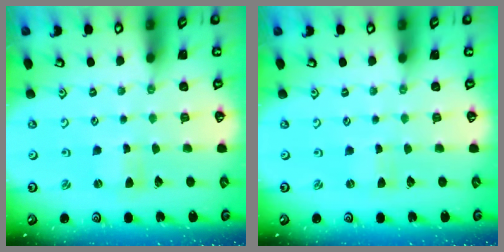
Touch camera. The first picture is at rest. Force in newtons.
{"total": 0.0}